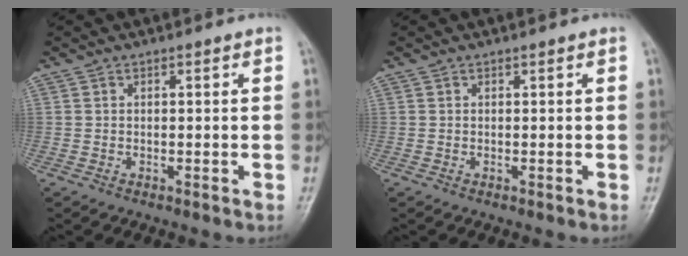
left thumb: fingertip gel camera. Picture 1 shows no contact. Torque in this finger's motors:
{"motor_torque": [0.00, 0.00, 0.02, -0.05, 0.00]}